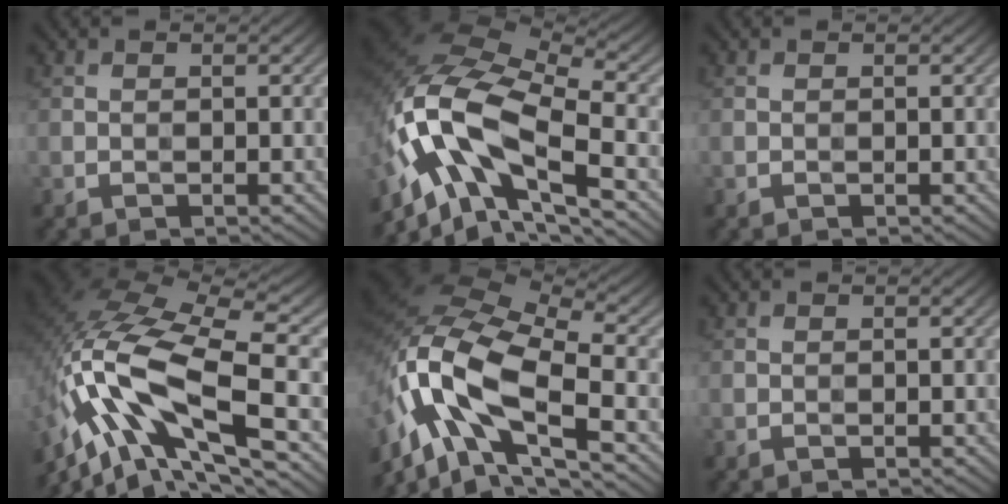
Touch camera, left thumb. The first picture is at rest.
{"total": 16.6, "force": [-5.7, 8.1, 13.3], "torque": [-0.301, -0.012, -0.116]}
{"total": 0.0}
{"total": 17.7, "force": [-4.8, 8.1, 15.1], "torque": [-0.338, 0.001, -0.091]}
{"total": 18.1, "force": [-6.0, 8.3, 15.0], "torque": [-0.343, -0.007, -0.119]}
{"total": 0.0}